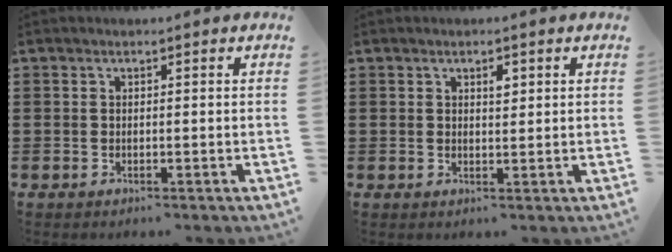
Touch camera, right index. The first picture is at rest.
{"total": 1.6, "force": [0.7, 0.8, 1.3], "torque": [-0.011, -0.002, 0.009]}